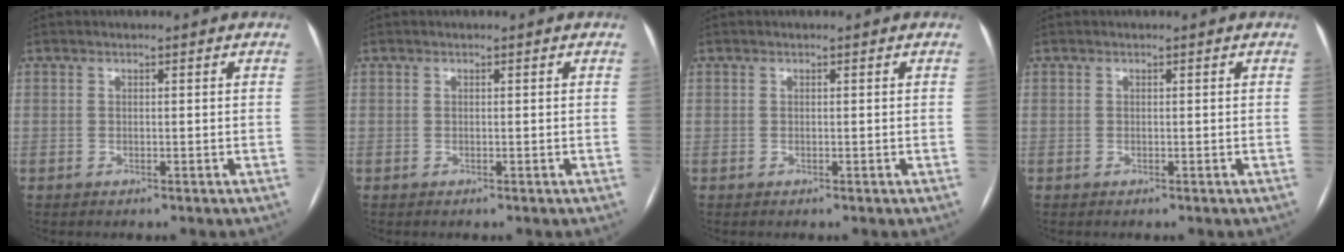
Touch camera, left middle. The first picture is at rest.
{"total": 0.0}
{"total": 0.0}
{"total": 0.0}